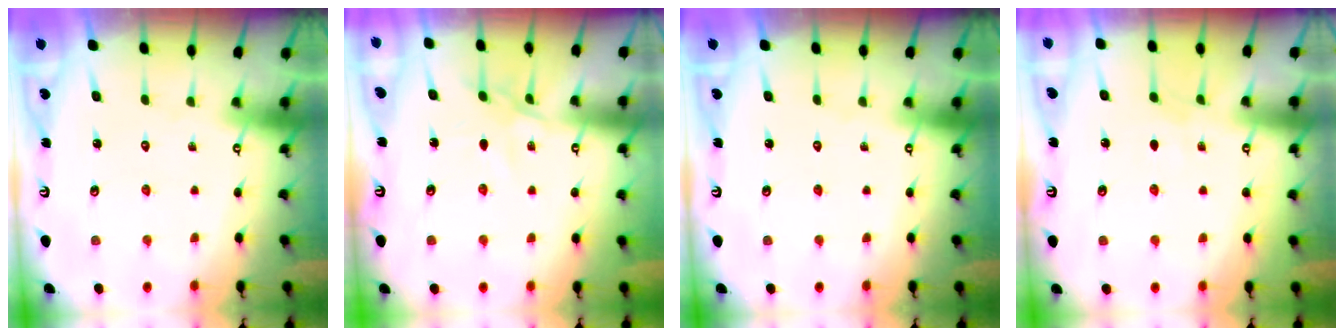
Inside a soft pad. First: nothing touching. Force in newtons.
{"total": 7.4, "press": 7.4, "slide": 0.6}
{"total": 0.0}
{"total": 3.2, "press": 3.1, "slide": 0.6}